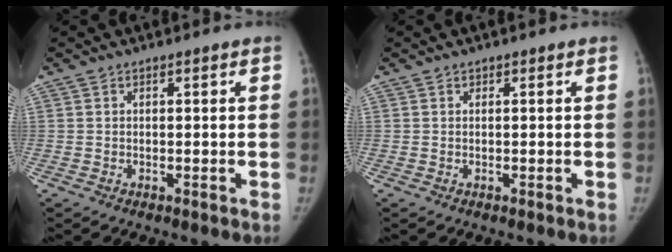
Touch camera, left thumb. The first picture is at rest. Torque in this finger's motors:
{"motor_torque": [0.00, 0.00, 0.15, -0.24, 0.00]}